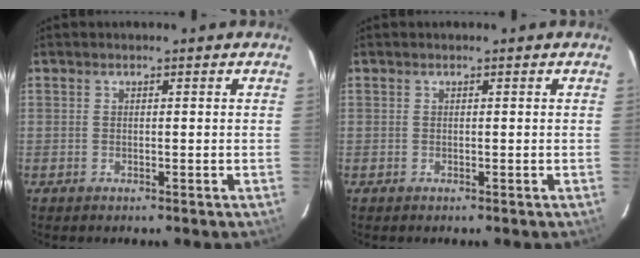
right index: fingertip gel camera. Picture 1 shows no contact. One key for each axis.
{"total": 0.0}